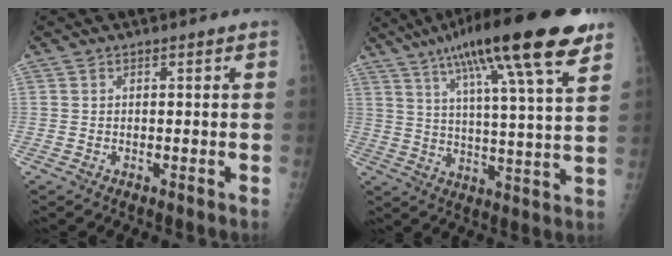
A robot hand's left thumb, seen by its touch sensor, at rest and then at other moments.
{"total": 22.9, "force": [13.6, 3.6, 18.1], "torque": [-0.282, -0.022, 0.206]}